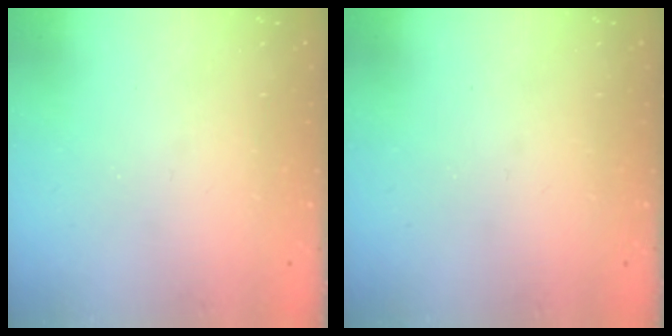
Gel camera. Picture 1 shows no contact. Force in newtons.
{"total": 0.0}